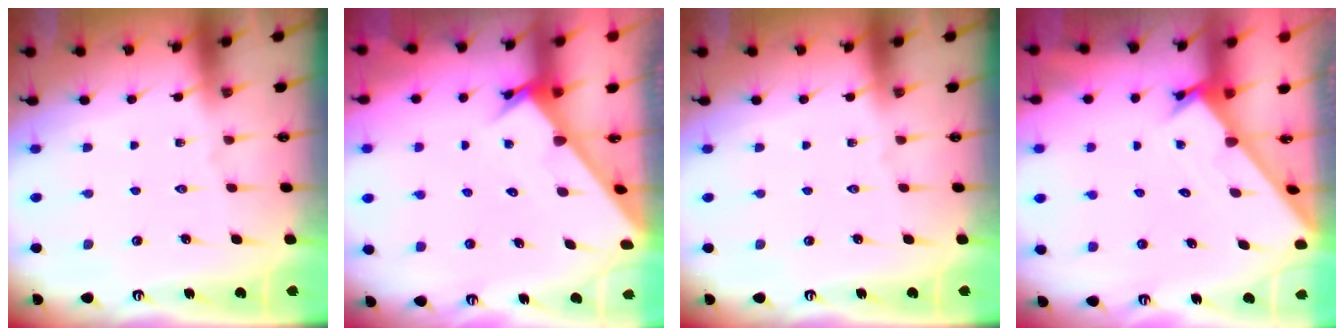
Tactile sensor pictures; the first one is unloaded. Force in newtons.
{"total": 2.9, "press": 2.9, "slide": 0.1}
{"total": 0.0}
{"total": 1.6, "press": 1.6, "slide": 0.1}